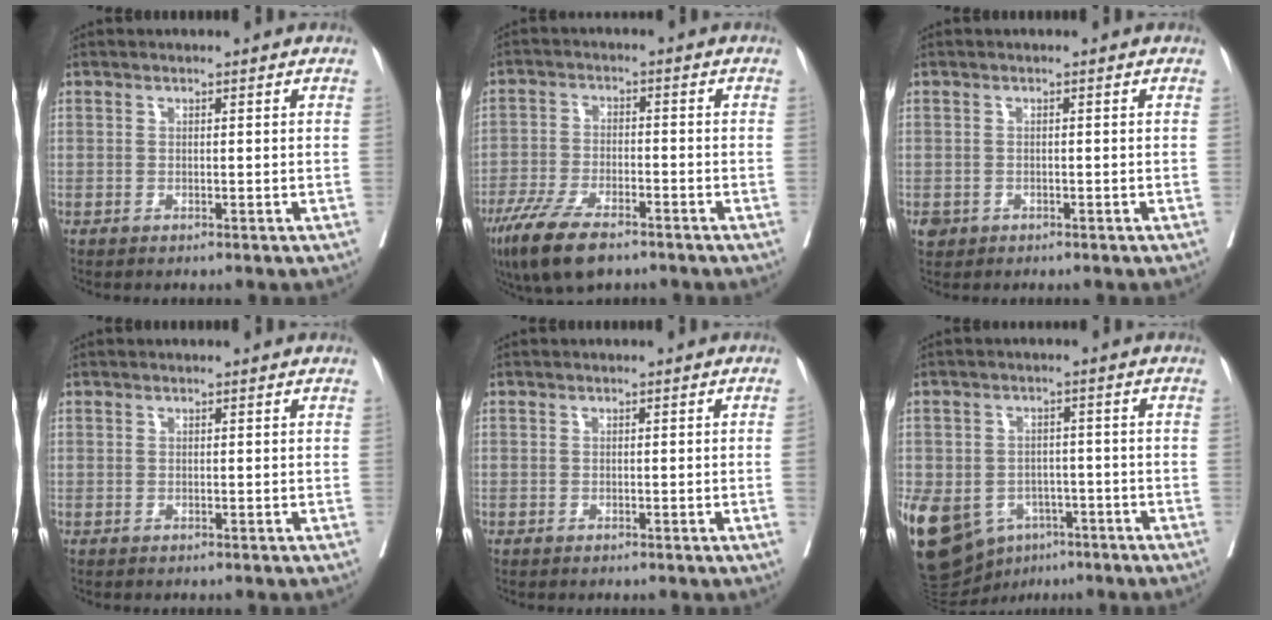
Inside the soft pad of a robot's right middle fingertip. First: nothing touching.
{"total": 10.2, "force": [-7.1, 2.9, 6.7], "torque": [-0.129, -0.021, -0.122]}
{"total": 1.3, "force": [-0.9, 0.9, 0.5], "torque": [-0.013, 0.001, -0.011]}
{"total": 0.0}
{"total": 1.1, "force": [-0.1, -0.1, 1.1], "torque": [-0.016, 0.003, 0.002]}
{"total": 23.2, "force": [-10.1, 17.4, 11.6], "torque": [-0.342, -0.019, -0.144]}